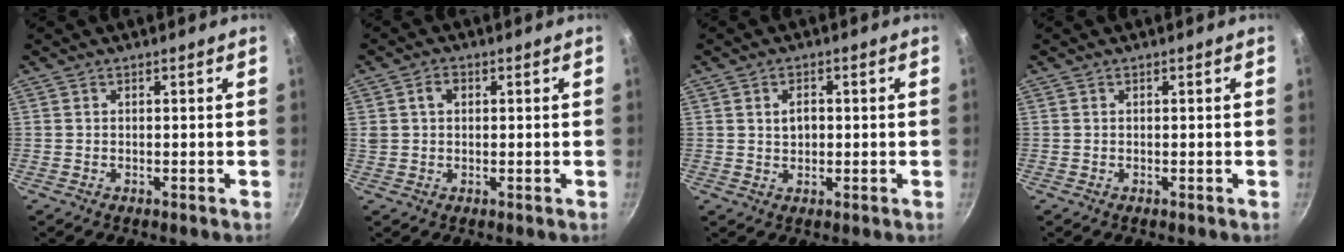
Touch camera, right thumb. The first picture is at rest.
{"total": 3.1, "force": [0.8, 2.4, 1.9], "torque": [-0.021, 0.005, 0.014]}
{"total": 3.2, "force": [0.5, 2.3, 2.2], "torque": [-0.024, 0.005, 0.009]}
{"total": 0.0}